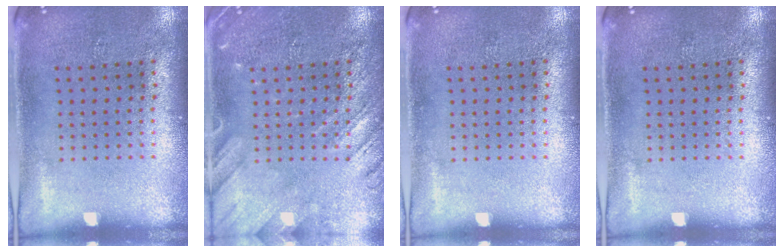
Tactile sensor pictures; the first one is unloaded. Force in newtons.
{"total": 2.9, "press": 2.8, "slide": 0.3}
{"total": 0.0}
{"total": 0.0}